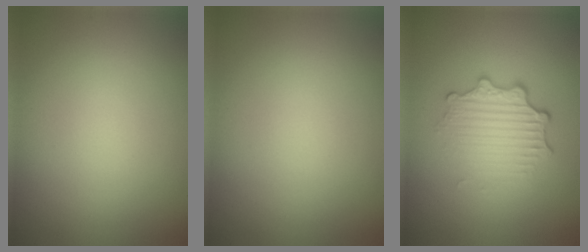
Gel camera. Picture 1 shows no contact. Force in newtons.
{"total": 0.0}
{"total": 3.5, "press": 2.5, "slide": 2.4}